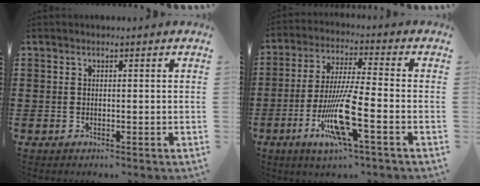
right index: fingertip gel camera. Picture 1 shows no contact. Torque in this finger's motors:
{"motor_torque": [1.30, -0.83, 1.05, 0.21]}